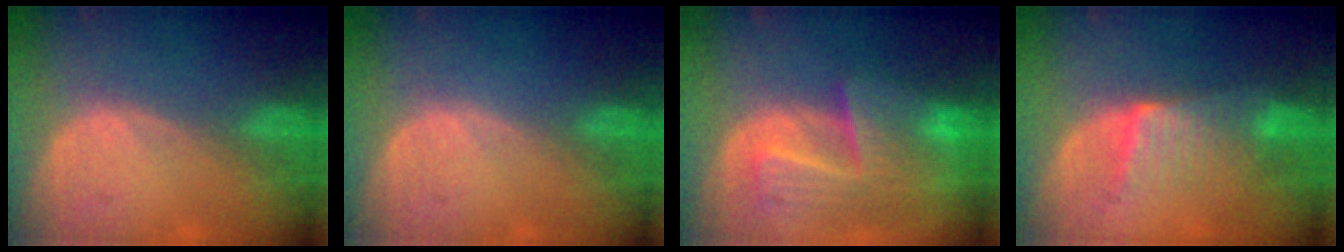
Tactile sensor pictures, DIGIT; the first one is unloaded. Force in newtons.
{"total": 0.0}
{"total": 9.9, "press": 8.6, "slide": 5.0}
{"total": 6.5, "press": 5.6, "slide": 3.2}